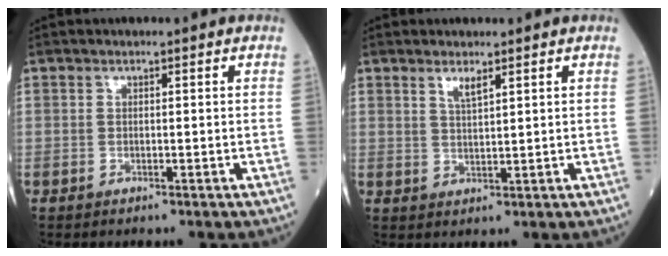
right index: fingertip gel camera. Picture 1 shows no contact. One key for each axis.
{"total": 2.3, "fx": 1.5, "fy": 0.1, "fz": 1.6, "tx": -0.036, "ty": -0.004, "tz": 0.032}